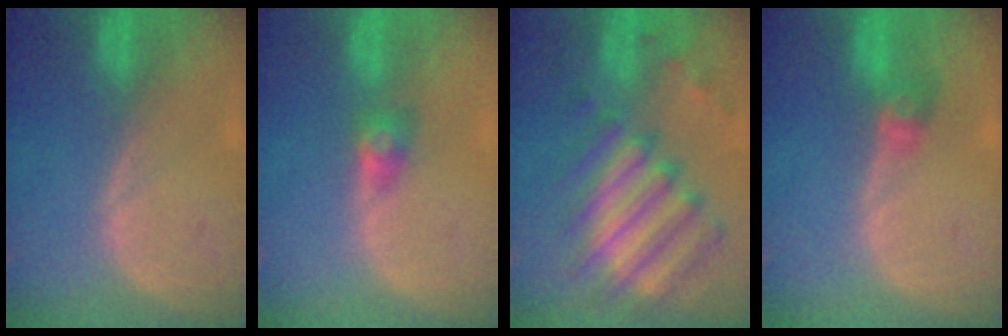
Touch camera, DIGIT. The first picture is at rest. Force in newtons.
{"total": 2.9, "press": 2.4, "slide": 1.5}
{"total": 11.9, "press": 10.3, "slide": 5.9}
{"total": 2.7, "press": 2.6, "slide": 0.5}